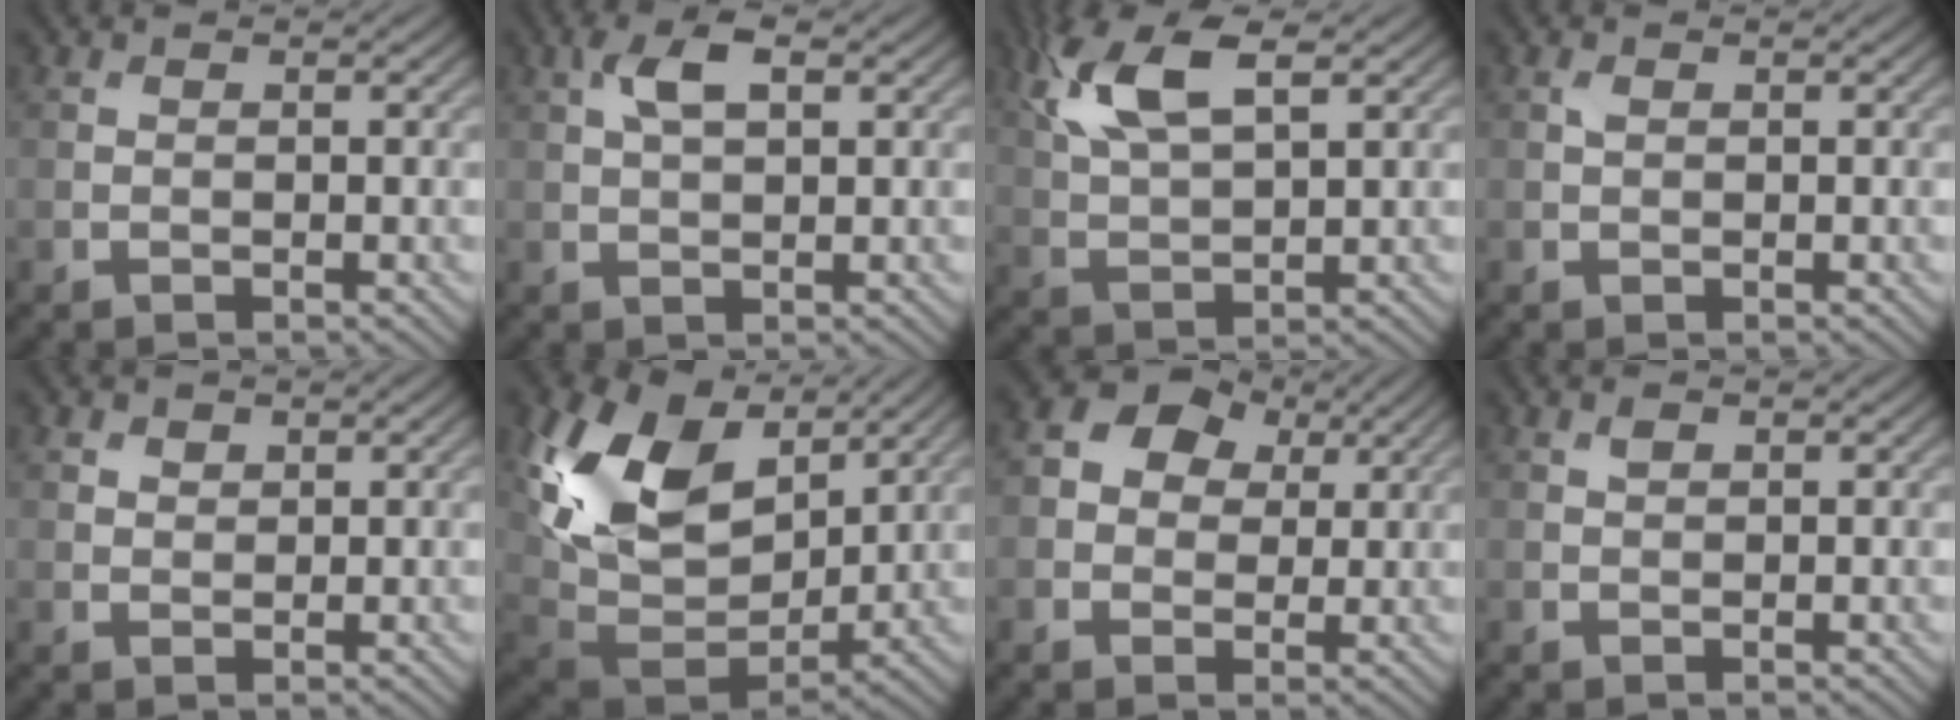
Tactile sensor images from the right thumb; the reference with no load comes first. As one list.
[{"total": 4.5, "force": [1.7, 2.0, 3.6], "torque": [-0.080, 0.008, 0.030]}, {"total": 9.5, "force": [4.6, 3.6, 7.5], "torque": [-0.168, 0.016, 0.093]}, {"total": 0.6, "force": [0.3, 0.3, 0.4], "torque": [-0.012, 0.003, 0.005]}, {"total": 1.3, "force": [0.9, 0.8, 0.4], "torque": [-0.007, -0.001, 0.018]}, {"total": 16.1, "force": [6.3, 10.4, 10.5], "torque": [-0.239, 0.002, 0.141]}, {"total": 7.4, "force": [2.5, 5.8, 3.8], "torque": [-0.095, 0.022, 0.024]}, {"total": 0.7, "force": [0.5, 0.4, 0.4], "torque": [-0.012, -0.001, 0.010]}]